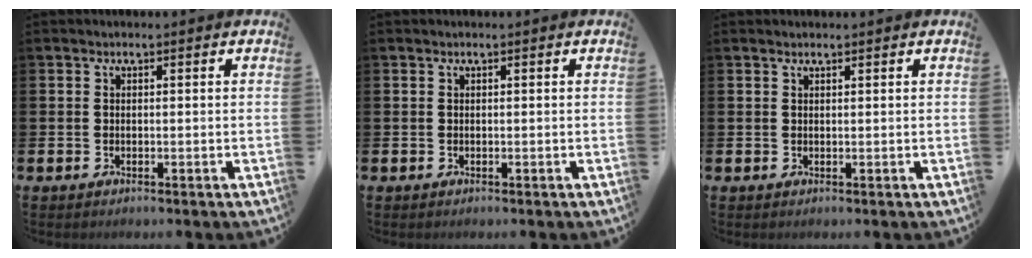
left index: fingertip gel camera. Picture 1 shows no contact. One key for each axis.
{"total": 0.0}
{"total": 0.8, "fx": 0.8, "fy": 0.1, "fz": 0.1, "tx": 0.009, "ty": -0.004, "tz": 0.011}